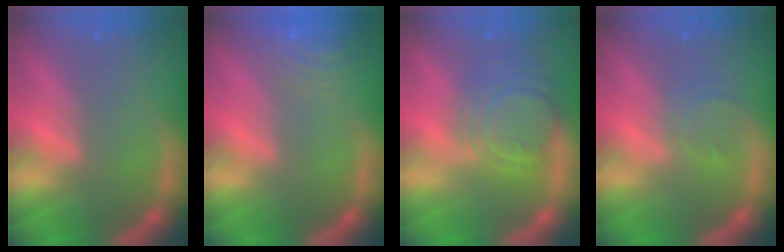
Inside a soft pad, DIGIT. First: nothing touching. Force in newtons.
{"total": 7.5}
{"total": 7.6}
{"total": 2.4}